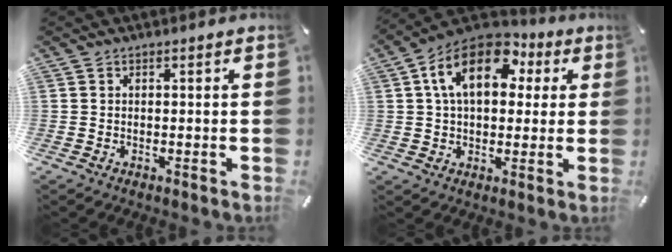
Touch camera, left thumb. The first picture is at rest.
{"total": 15.4, "force": [4.8, 9.9, 10.8], "torque": [-0.193, 0.004, 0.083]}